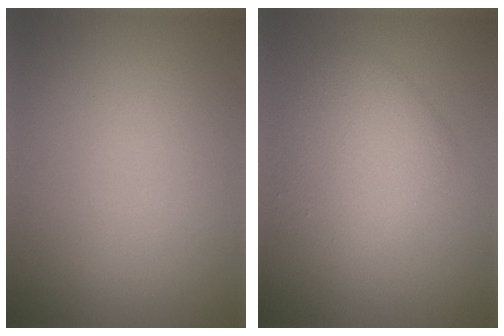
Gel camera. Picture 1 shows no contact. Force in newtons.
{"total": 3.8, "press": 3.8, "slide": 0.3}